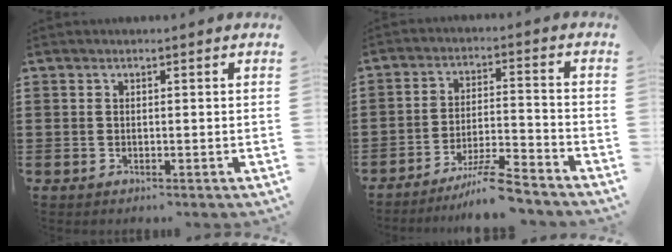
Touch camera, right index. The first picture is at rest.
{"total": 7.2, "force": [-6.2, 0.2, 3.6], "torque": [-0.062, 0.002, -0.118]}